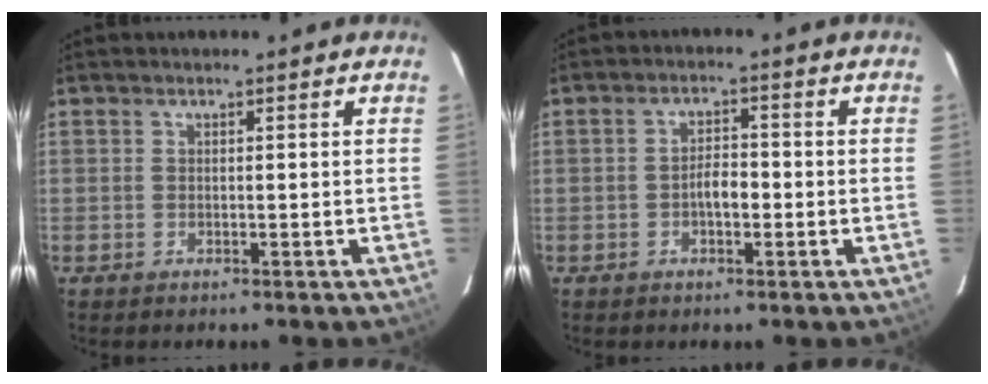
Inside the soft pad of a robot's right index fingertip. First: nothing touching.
{"total": 3.5, "force": [-1.1, 1.7, 2.9], "torque": [-0.052, 0.008, -0.017]}